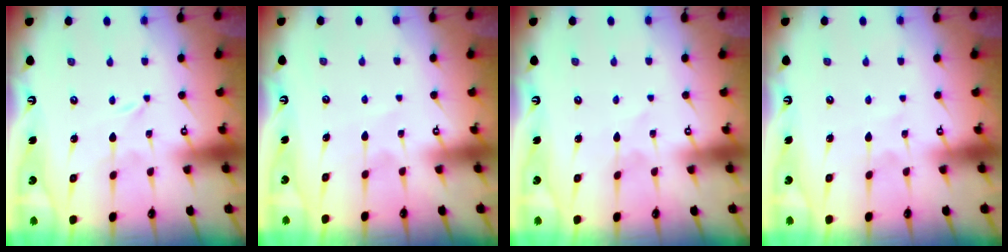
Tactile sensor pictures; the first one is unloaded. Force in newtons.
{"total": 2.2, "press": 2.1, "slide": 0.3}
{"total": 0.8, "press": 0.8, "slide": 0.1}
{"total": 2.6, "press": 2.6, "slide": 0.2}